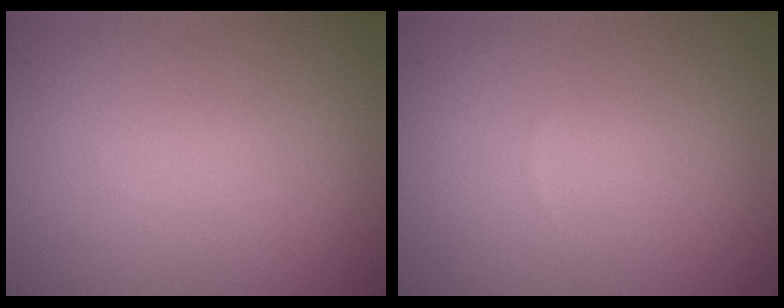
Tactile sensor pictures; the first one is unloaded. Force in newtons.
{"total": 0.0}